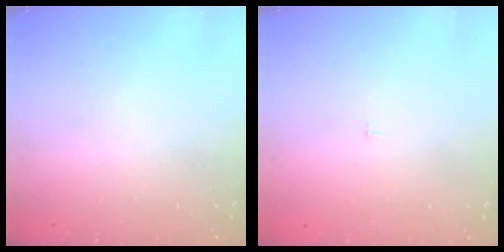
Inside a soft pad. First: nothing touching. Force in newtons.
{"total": 2.3, "press": 2.3, "slide": 0.2}